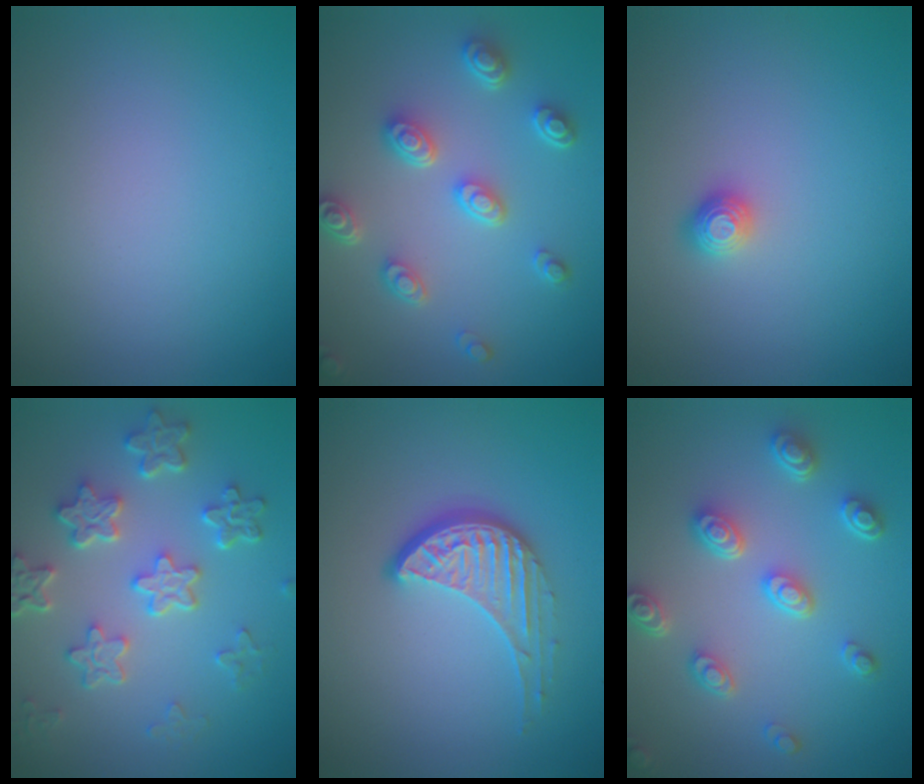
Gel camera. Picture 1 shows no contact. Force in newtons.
{"total": 4.9, "press": 3.9, "slide": 3.0}
{"total": 1.1, "press": 1.0, "slide": 0.3}
{"total": 5.6, "press": 4.4, "slide": 3.6}
{"total": 4.0, "press": 2.9, "slide": 2.7}
{"total": 4.9, "press": 3.9, "slide": 3.0}